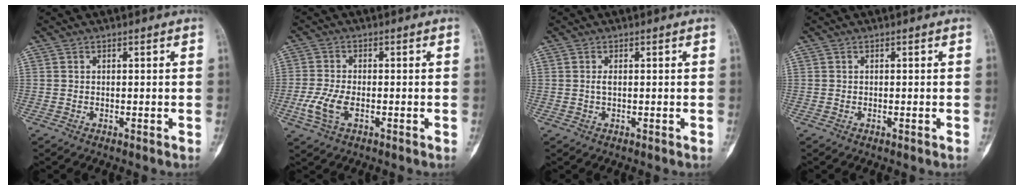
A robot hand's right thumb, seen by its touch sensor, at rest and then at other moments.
{"total": 5.7, "force": [-1.7, 2.8, 4.6], "torque": [-0.113, 0.004, -0.032]}
{"total": 1.0, "force": [0.1, 0.4, 0.9], "torque": [-0.023, -0.001, 0.003]}
{"total": 0.0}